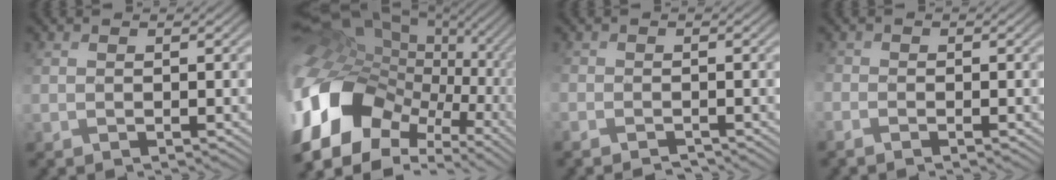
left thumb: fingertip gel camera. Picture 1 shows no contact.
{"total": 20.3, "force": [-2.7, 15.0, 13.5], "torque": [-0.341, -0.011, -0.039]}
{"total": 2.7, "force": [-2.3, 1.1, 0.9], "torque": [-0.014, -0.010, -0.045]}
{"total": 1.7, "force": [-1.4, 0.8, 0.7], "torque": [-0.019, -0.007, -0.033]}